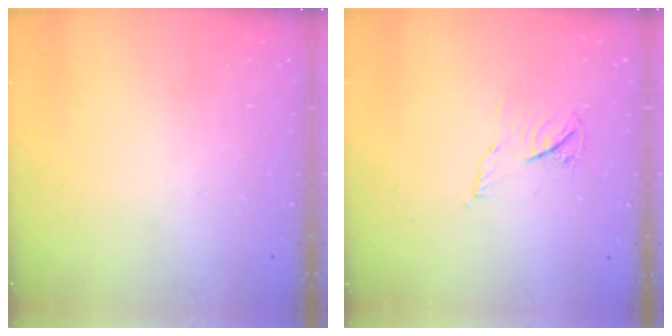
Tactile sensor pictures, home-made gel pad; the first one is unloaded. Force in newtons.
{"total": 4.4, "press": 4.3, "slide": 0.6}